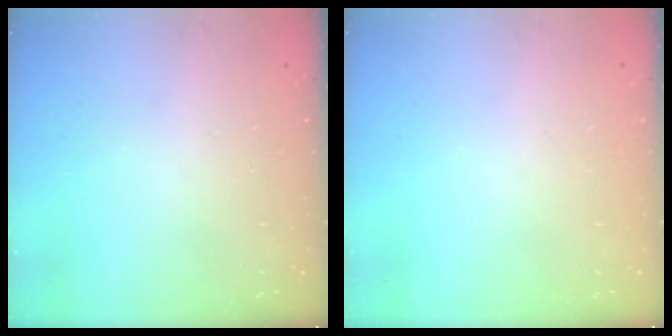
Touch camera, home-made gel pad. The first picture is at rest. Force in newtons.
{"total": 0.0}